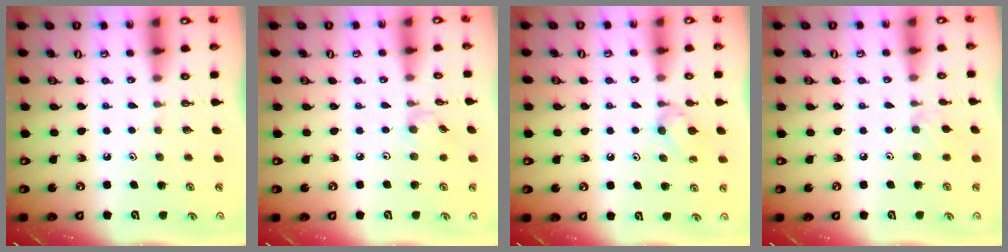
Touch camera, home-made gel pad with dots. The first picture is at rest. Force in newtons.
{"total": 1.8, "press": 1.8, "slide": 0.4}
{"total": 6.9, "press": 6.8, "slide": 0.9}
{"total": 4.1, "press": 4.1, "slide": 0.8}